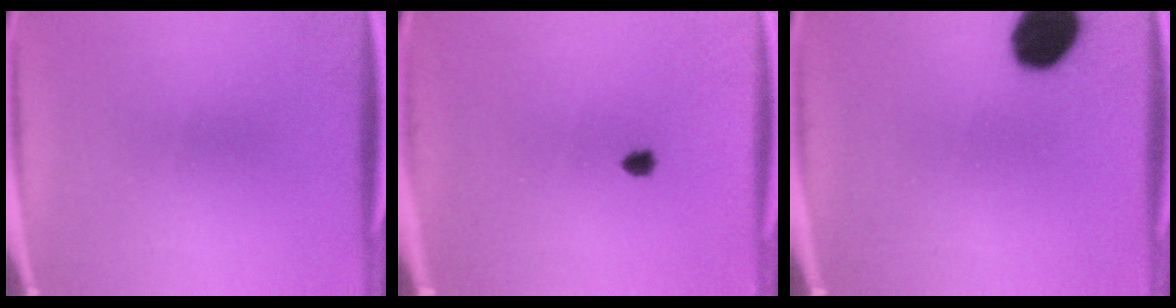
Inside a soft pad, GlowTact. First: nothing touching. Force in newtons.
{"total": 1.1}
{"total": 13.1}